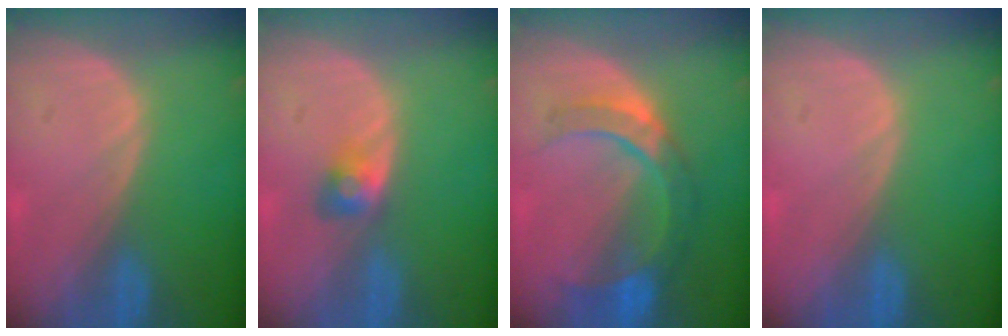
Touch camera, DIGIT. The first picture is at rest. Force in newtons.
{"total": 2.8, "press": 2.5, "slide": 1.2}
{"total": 7.4, "press": 7.3, "slide": 1.0}
{"total": 0.0}